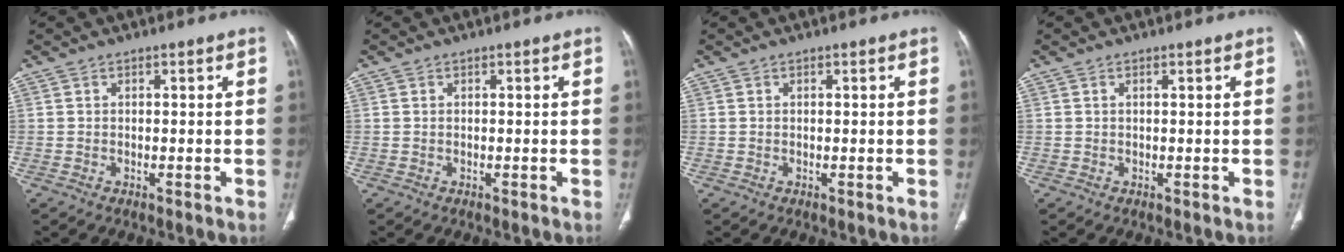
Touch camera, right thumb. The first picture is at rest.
{"total": 0.0}
{"total": 0.0}
{"total": 0.0}